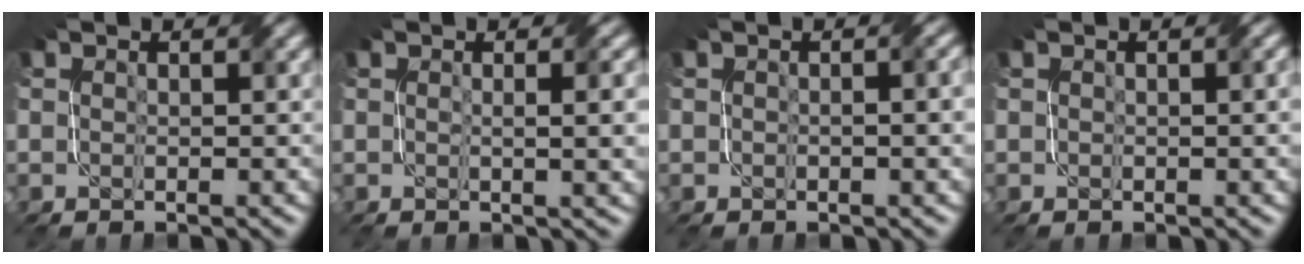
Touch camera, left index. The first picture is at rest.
{"total": 3.0, "force": [0.3, 0.9, 2.9], "torque": [-0.032, 0.005, 0.006]}
{"total": 2.1, "force": [0.2, 0.8, 1.9], "torque": [-0.027, 0.002, 0.001]}
{"total": 1.4, "force": [0.5, 0.5, 1.2], "torque": [-0.014, 0.004, 0.007]}